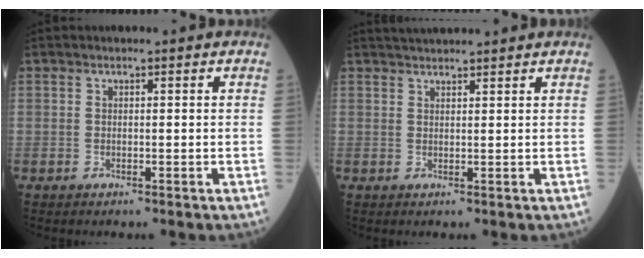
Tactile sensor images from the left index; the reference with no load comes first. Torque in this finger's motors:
{"motor_torque": [-0.05, -0.62, 0.18, 0.06]}